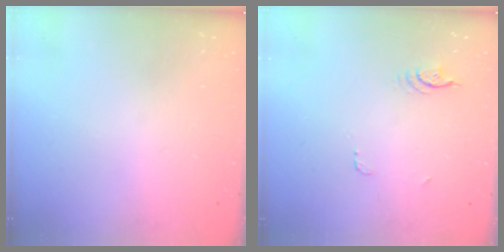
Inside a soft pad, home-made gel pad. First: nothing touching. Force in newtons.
{"total": 3.9, "press": 3.6, "slide": 1.7}